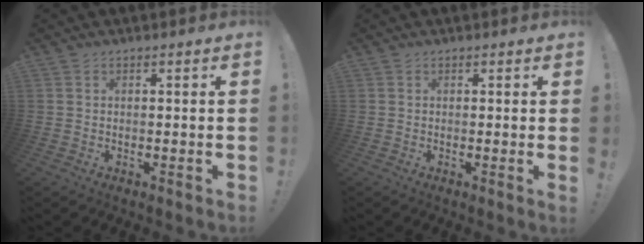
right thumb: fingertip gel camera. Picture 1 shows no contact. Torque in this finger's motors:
{"motor_torque": [-0.05, 0.05, 0.59, -0.37, 0.15]}